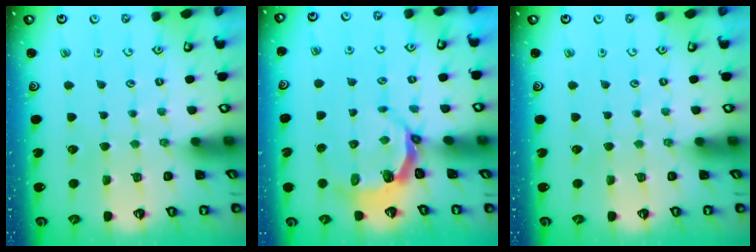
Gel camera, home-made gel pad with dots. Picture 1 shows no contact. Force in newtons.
{"total": 4.4, "press": 3.1, "slide": 3.2}
{"total": 0.0}